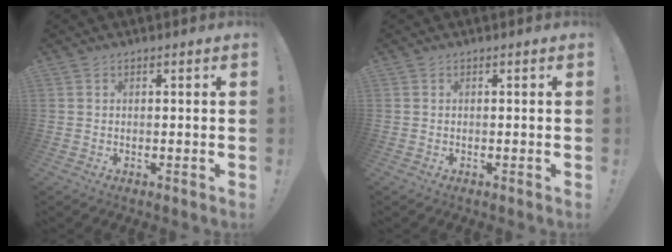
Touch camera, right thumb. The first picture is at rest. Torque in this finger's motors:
{"motor_torque": [0.00, 0.00, 0.00, 0.00, 0.00]}